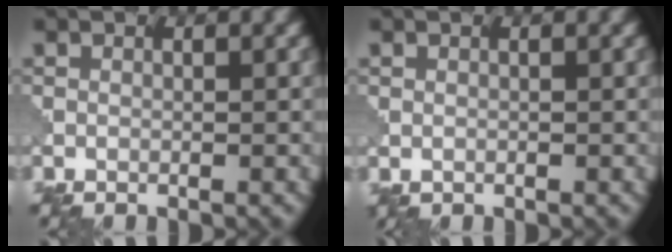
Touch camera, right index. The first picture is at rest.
{"total": 0.0}